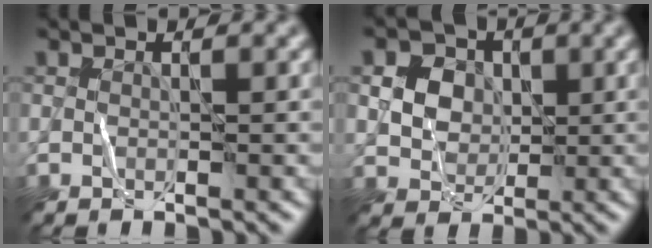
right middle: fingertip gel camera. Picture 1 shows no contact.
{"total": 4.6, "force": [1.0, 4.0, 2.1], "torque": [-0.046, 0.005, 0.013]}